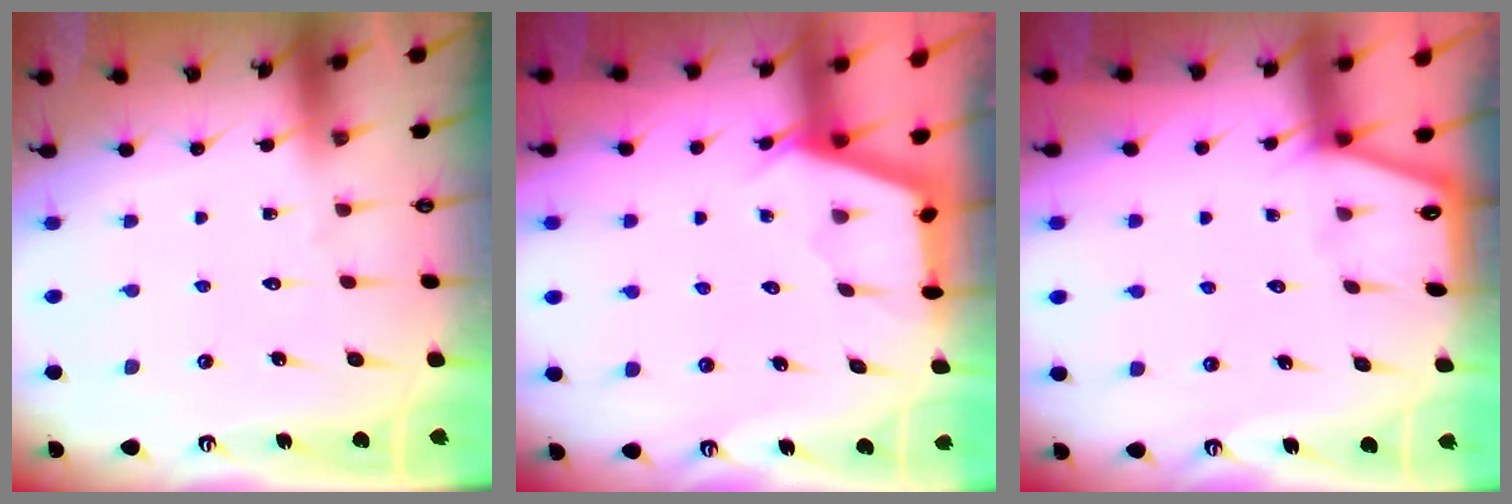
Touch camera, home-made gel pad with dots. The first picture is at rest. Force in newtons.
{"total": 2.8, "press": 2.8, "slide": 0.4}
{"total": 1.2, "press": 1.1, "slide": 0.1}